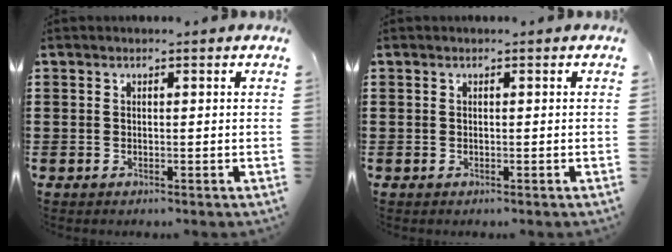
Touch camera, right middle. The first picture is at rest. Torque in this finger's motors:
{"motor_torque": [-0.05, -0.14, 0.00, 0.00]}